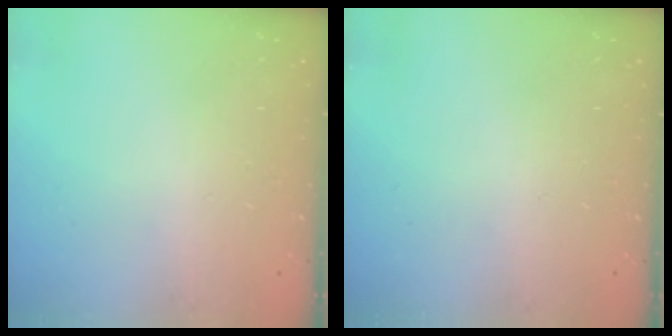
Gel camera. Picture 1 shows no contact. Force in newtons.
{"total": 0.0}